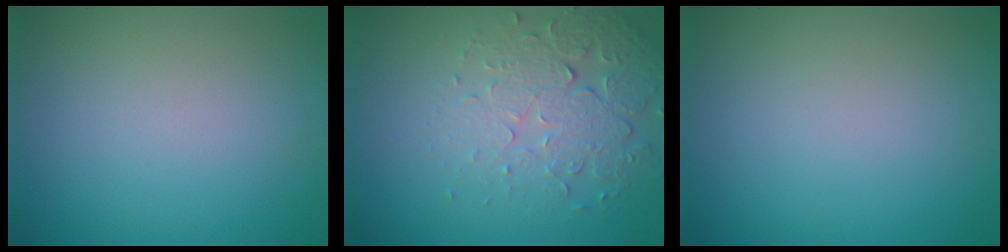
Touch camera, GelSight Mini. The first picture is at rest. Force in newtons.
{"total": 5.3, "press": 3.5, "slide": 3.9}
{"total": 0.0}